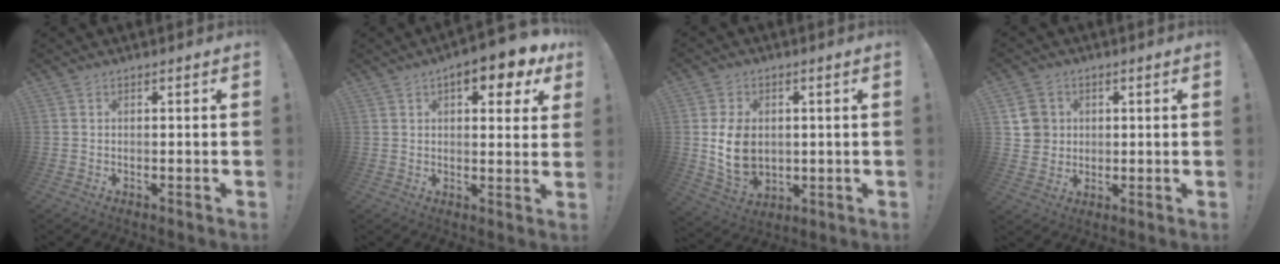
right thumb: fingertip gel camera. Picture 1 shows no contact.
{"total": 9.7, "force": [5.3, 3.7, 7.2], "torque": [-0.081, -0.026, 0.084]}
{"total": 12.9, "force": [1.0, 10.5, 7.5], "torque": [-0.143, -0.012, 0.023]}
{"total": 7.5, "force": [2.4, 6.9, 2.0], "torque": [-0.031, -0.006, 0.051]}